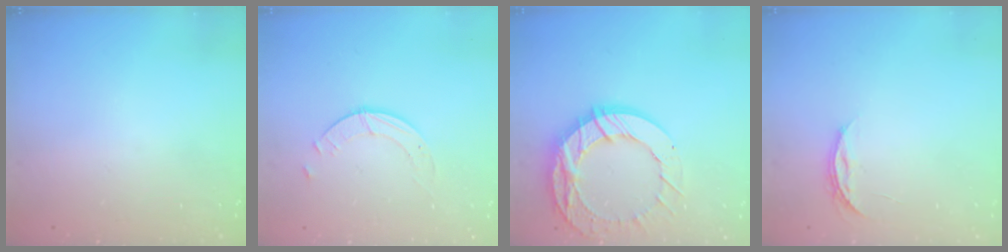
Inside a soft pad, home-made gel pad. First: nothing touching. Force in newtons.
{"total": 1.8, "press": 1.8, "slide": 0.2}
{"total": 16.4, "press": 16.4, "slide": 1.3}
{"total": 3.8, "press": 3.8, "slide": 0.5}